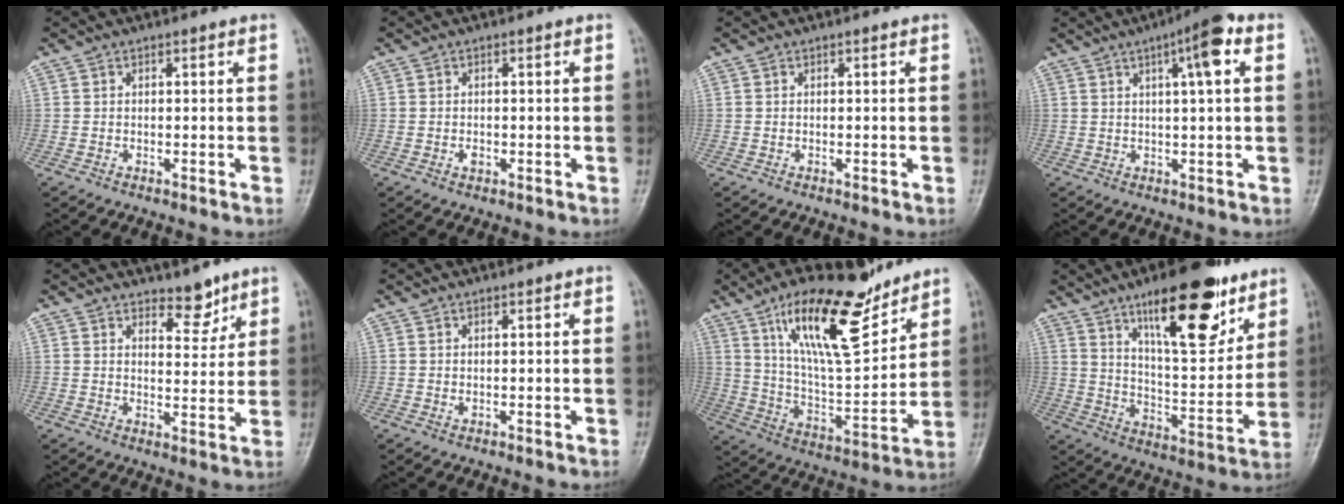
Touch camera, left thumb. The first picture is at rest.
{"total": 1.3, "force": [-0.3, 1.0, 0.8], "torque": [-0.008, 0.001, -0.004]}
{"total": 0.0}
{"total": 7.8, "force": [2.9, 1.1, 7.2], "torque": [-0.113, 0.007, 0.041]}
{"total": 5.4, "force": [4.1, 2.4, 2.5], "torque": [-0.009, -0.033, 0.063]}
{"total": 1.1, "force": [0.5, 0.5, 0.8], "torque": [-0.011, 0.000, 0.010]}
{"total": 20.3, "force": [12.8, 6.8, 14.3], "torque": [-0.204, -0.068, 0.231]}
{"total": 20.4, "force": [12.3, 7.0, 14.7], "torque": [-0.181, -0.066, 0.202]}